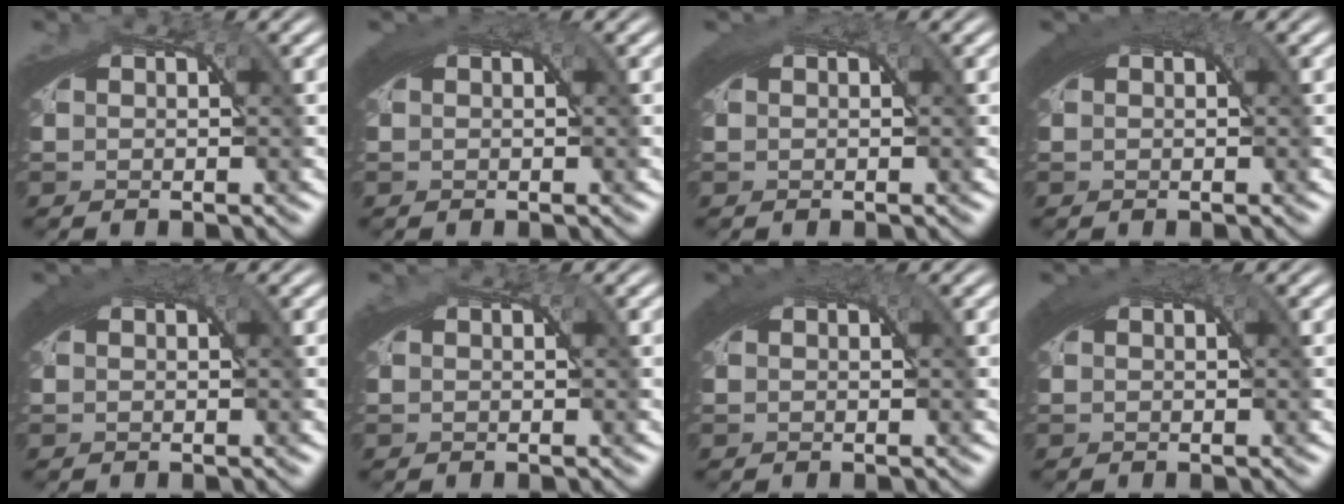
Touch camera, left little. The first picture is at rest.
{"total": 2.0, "force": [1.0, 0.6, 1.7], "torque": [-0.022, 0.008, 0.013]}
{"total": 1.6, "force": [0.8, 0.5, 1.2], "torque": [-0.014, 0.006, 0.010]}
{"total": 2.7, "force": [1.4, 0.7, 2.2], "torque": [-0.025, 0.012, 0.017]}
{"total": 2.3, "force": [1.2, 0.5, 1.9], "torque": [-0.022, 0.011, 0.015]}
{"total": 0.0}
{"total": 2.4, "force": [1.2, 0.6, 1.9], "torque": [-0.022, 0.011, 0.015]}
{"total": 2.1, "force": [1.1, 0.5, 1.7], "torque": [-0.019, 0.010, 0.013]}